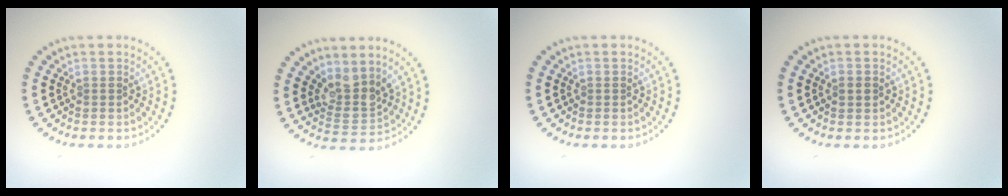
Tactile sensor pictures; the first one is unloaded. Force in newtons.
{"total": 3.1, "press": 2.4, "slide": 2.0}
{"total": 0.0}
{"total": 1.1, "press": 1.1, "slide": 0.1}